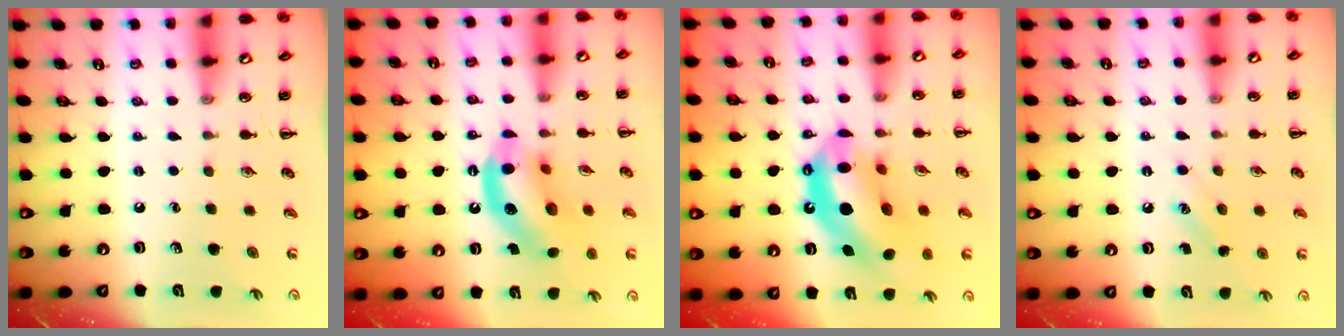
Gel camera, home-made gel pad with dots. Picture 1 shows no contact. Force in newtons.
{"total": 14.8, "press": 14.5, "slide": 3.2}
{"total": 17.5, "press": 16.8, "slide": 4.9}
{"total": 6.7, "press": 6.5, "slide": 1.7}